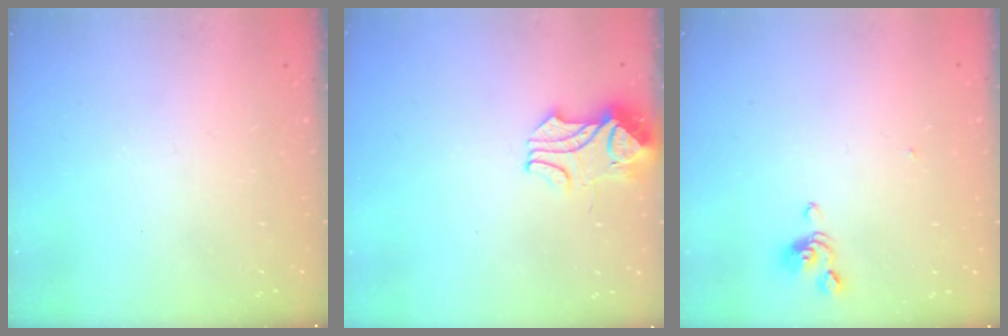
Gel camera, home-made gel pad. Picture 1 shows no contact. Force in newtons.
{"total": 2.1, "press": 1.9, "slide": 0.9}
{"total": 1.2, "press": 1.1, "slide": 0.4}